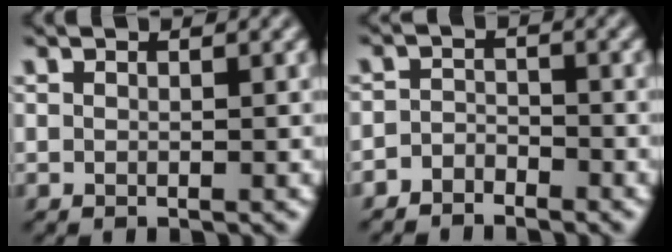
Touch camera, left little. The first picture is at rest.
{"total": 1.9, "force": [-1.8, 0.8, 0.0], "torque": [0.004, 0.010, -0.040]}